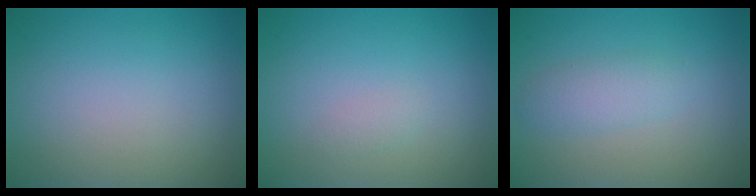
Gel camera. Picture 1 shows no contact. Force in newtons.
{"total": 0.6, "press": 0.6, "slide": 0.0}
{"total": 2.1, "press": 2.1, "slide": 0.1}